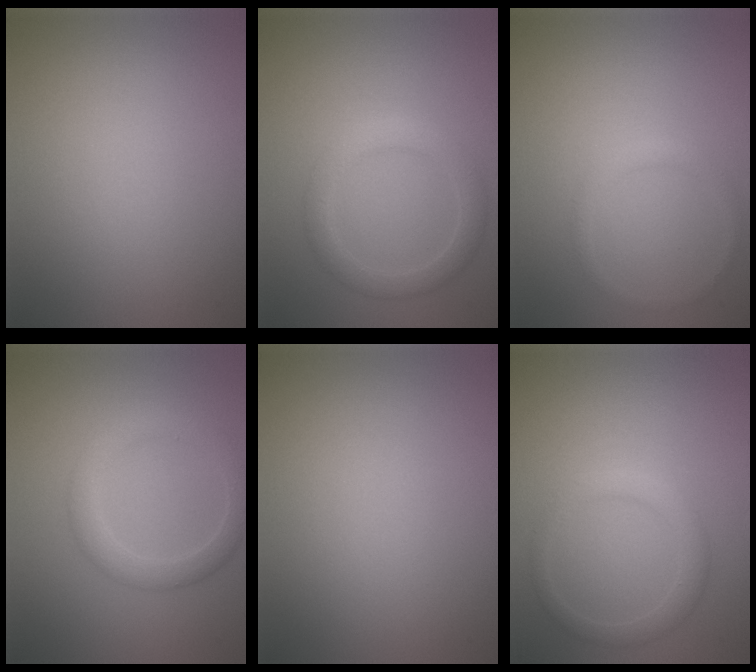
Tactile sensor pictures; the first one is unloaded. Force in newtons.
{"total": 2.9, "press": 2.9, "slide": 0.1}
{"total": 1.0, "press": 1.0, "slide": 0.1}
{"total": 2.8, "press": 2.8, "slide": 0.0}
{"total": 0.0}
{"total": 2.2, "press": 2.2, "slide": 0.1}